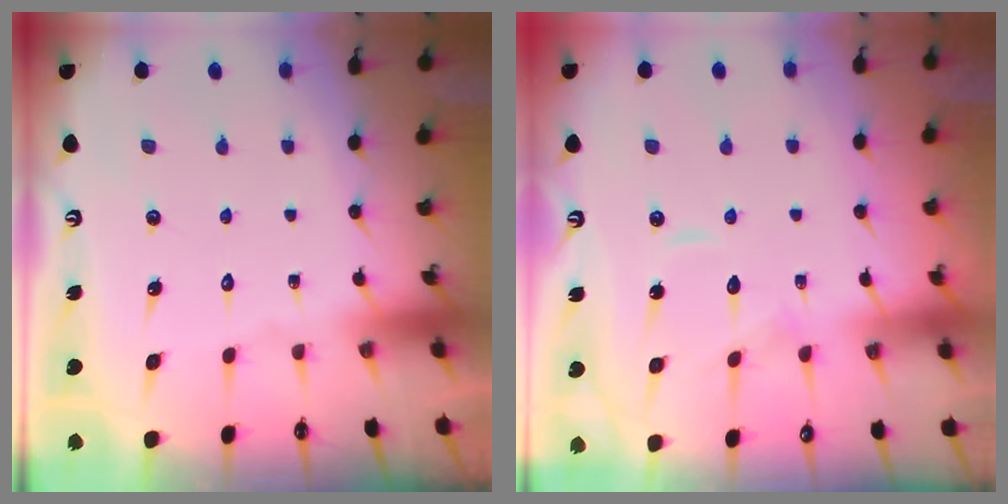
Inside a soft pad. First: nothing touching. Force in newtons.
{"total": 7.8, "press": 7.7, "slide": 0.6}